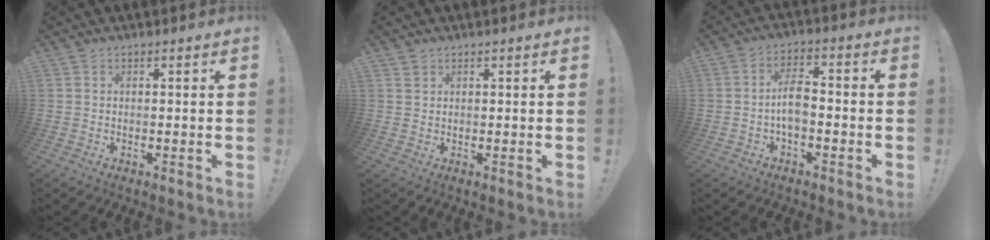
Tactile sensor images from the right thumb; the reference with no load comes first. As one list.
[{"total": 1.3, "force": [1.0, 0.8, 0.4], "torque": [0.000, -0.003, 0.017]}, {"total": 7.1, "force": [-1.6, 3.6, 5.9], "torque": [-0.112, 0.010, -0.028]}]